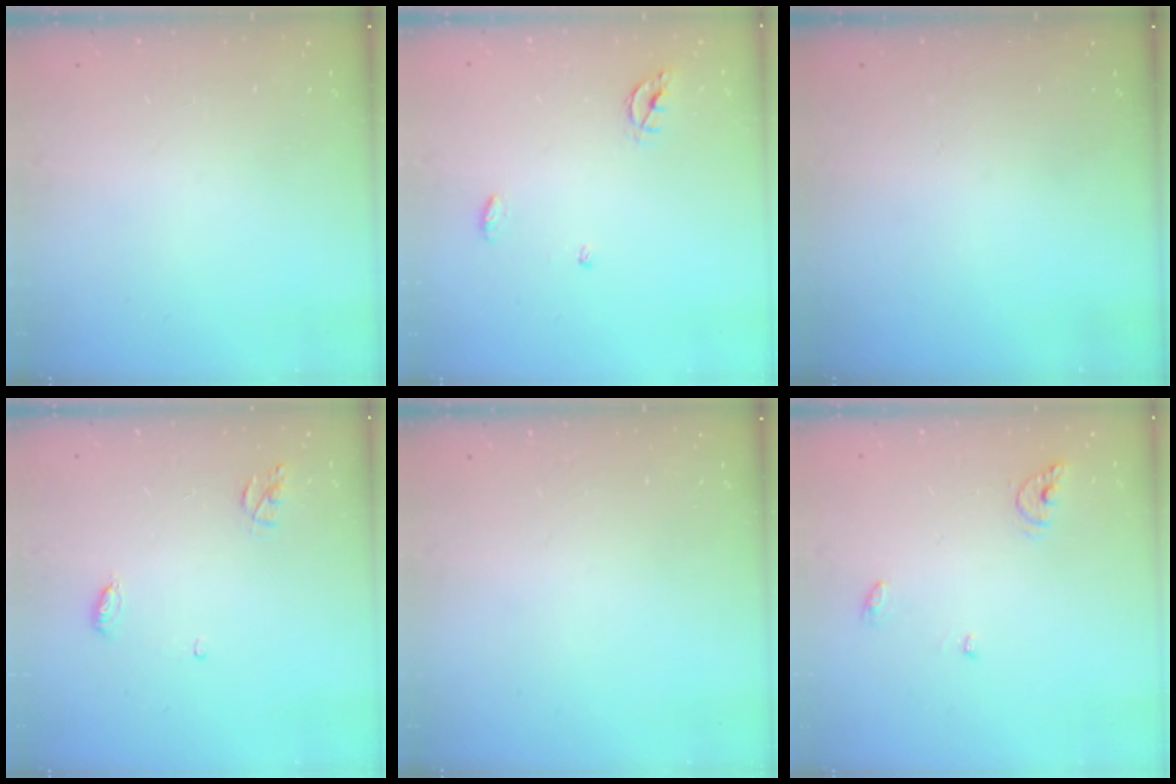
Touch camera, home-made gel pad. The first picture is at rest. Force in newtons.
{"total": 4.2, "press": 4.2, "slide": 0.3}
{"total": 0.0}
{"total": 5.1, "press": 5.1, "slide": 0.4}
{"total": 0.0}
{"total": 5.7, "press": 5.7, "slide": 0.5}